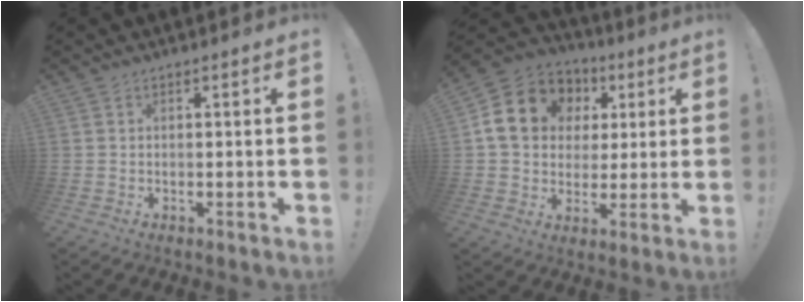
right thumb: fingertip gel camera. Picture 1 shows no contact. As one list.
[{"total": 16.0, "force": [4.8, 13.1, 7.8], "torque": [-0.119, -0.007, 0.105]}]